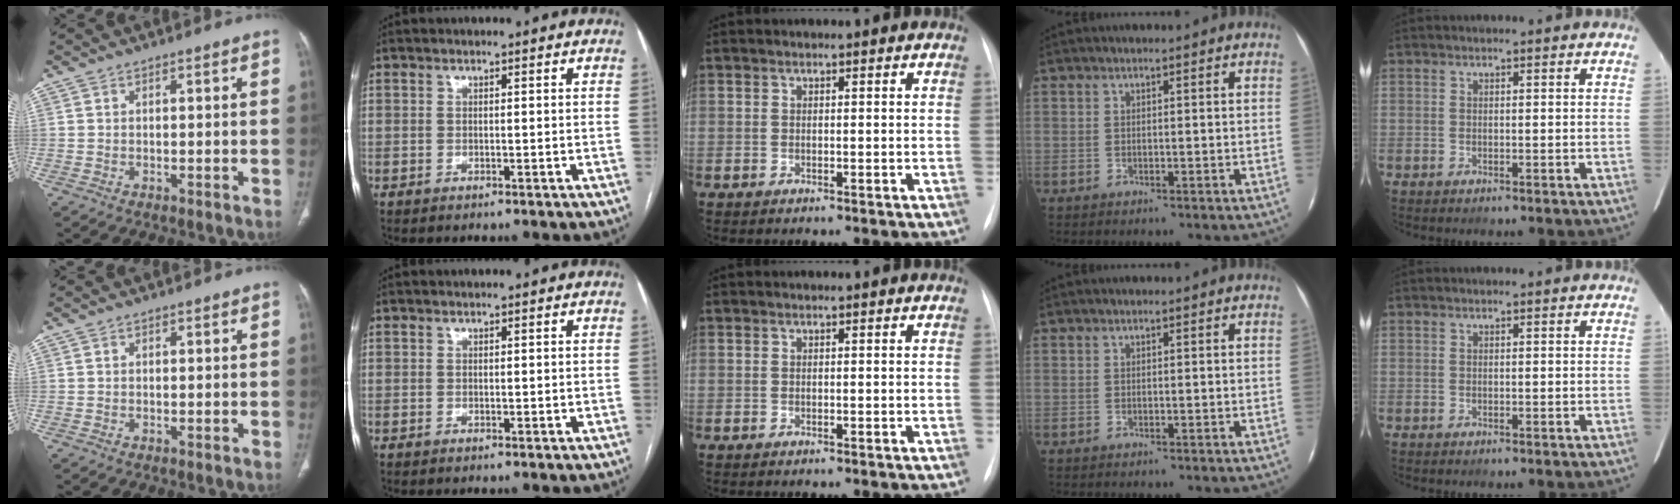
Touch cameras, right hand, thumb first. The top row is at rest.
{"index": {"total": 0.6, "force": [0.2, 0.4, 0.5], "torque": [-0.009, -0.002, 0.006]}}